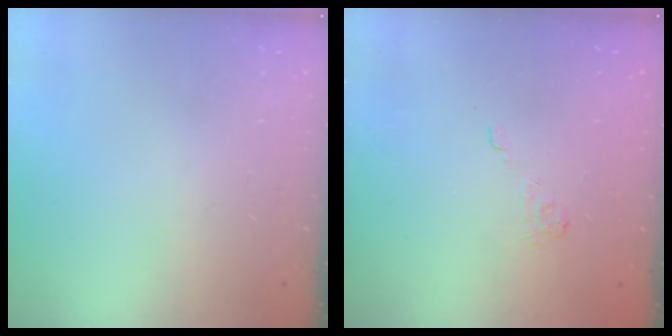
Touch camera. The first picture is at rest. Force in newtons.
{"total": 2.1, "press": 1.5, "slide": 1.4}